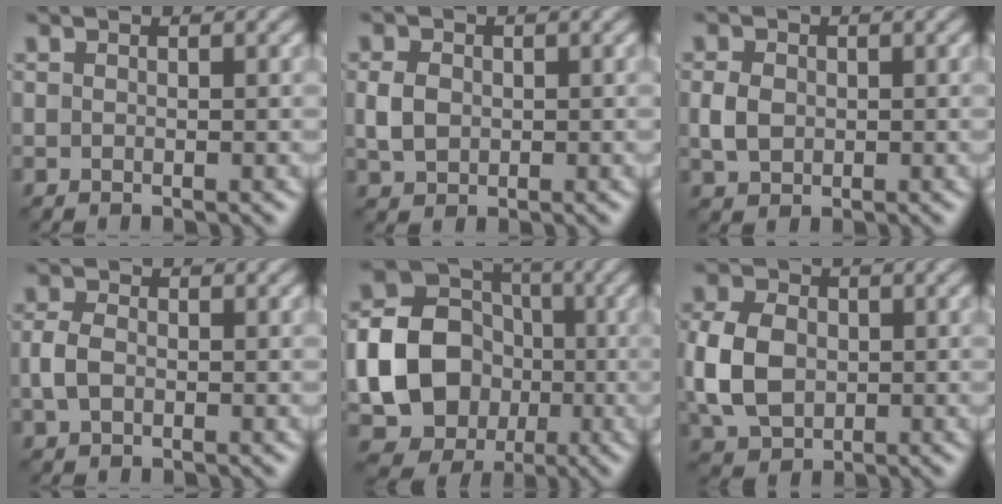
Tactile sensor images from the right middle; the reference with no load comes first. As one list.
[{"total": 2.4, "force": [0.1, 1.9, 1.5], "torque": [-0.037, 0.002, -0.001]}, {"total": 2.3, "force": [0.0, 1.9, 1.4], "torque": [-0.034, 0.002, -0.002]}, {"total": 2.3, "force": [-0.3, 1.6, 1.6], "torque": [-0.039, 0.002, -0.009]}, {"total": 16.4, "force": [-2.1, 14.8, 6.8], "torque": [-0.154, -0.007, -0.055]}, {"total": 6.5, "force": [-0.2, 4.9, 4.3], "torque": [-0.108, 0.002, -0.012]}]